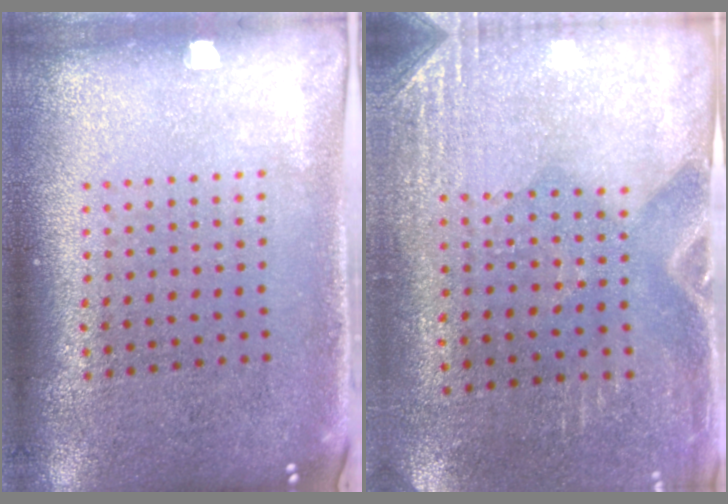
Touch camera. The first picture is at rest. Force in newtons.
{"total": 2.9, "press": 2.5, "slide": 1.3}